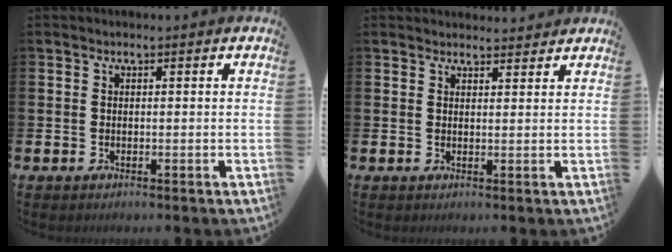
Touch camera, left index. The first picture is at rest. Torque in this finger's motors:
{"motor_torque": [0.05, -0.27, 0.04, -0.02]}